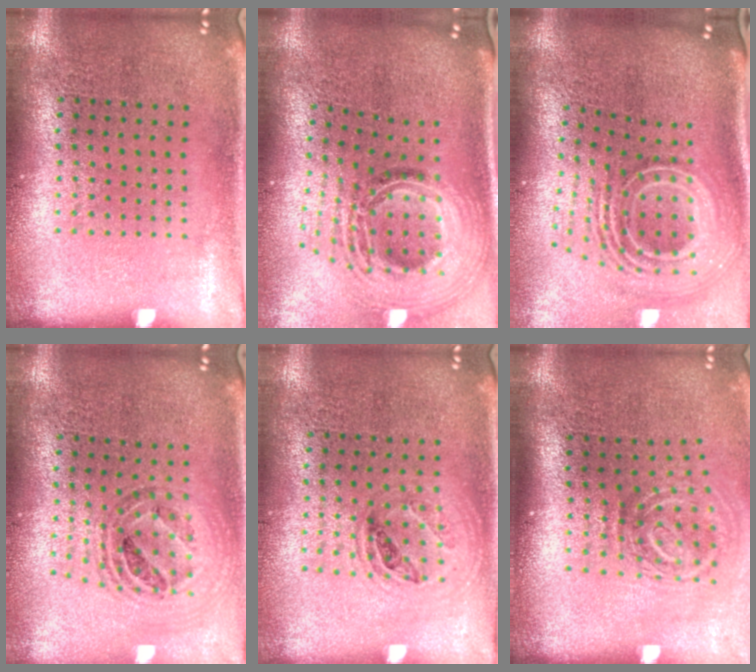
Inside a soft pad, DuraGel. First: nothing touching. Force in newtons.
{"total": 2.5, "press": 1.8, "slide": 1.8}
{"total": 3.2, "press": 2.0, "slide": 2.5}
{"total": 1.0, "press": 1.0, "slide": 0.3}
{"total": 1.0, "press": 1.0, "slide": 0.4}
{"total": 1.9, "press": 1.2, "slide": 1.5}